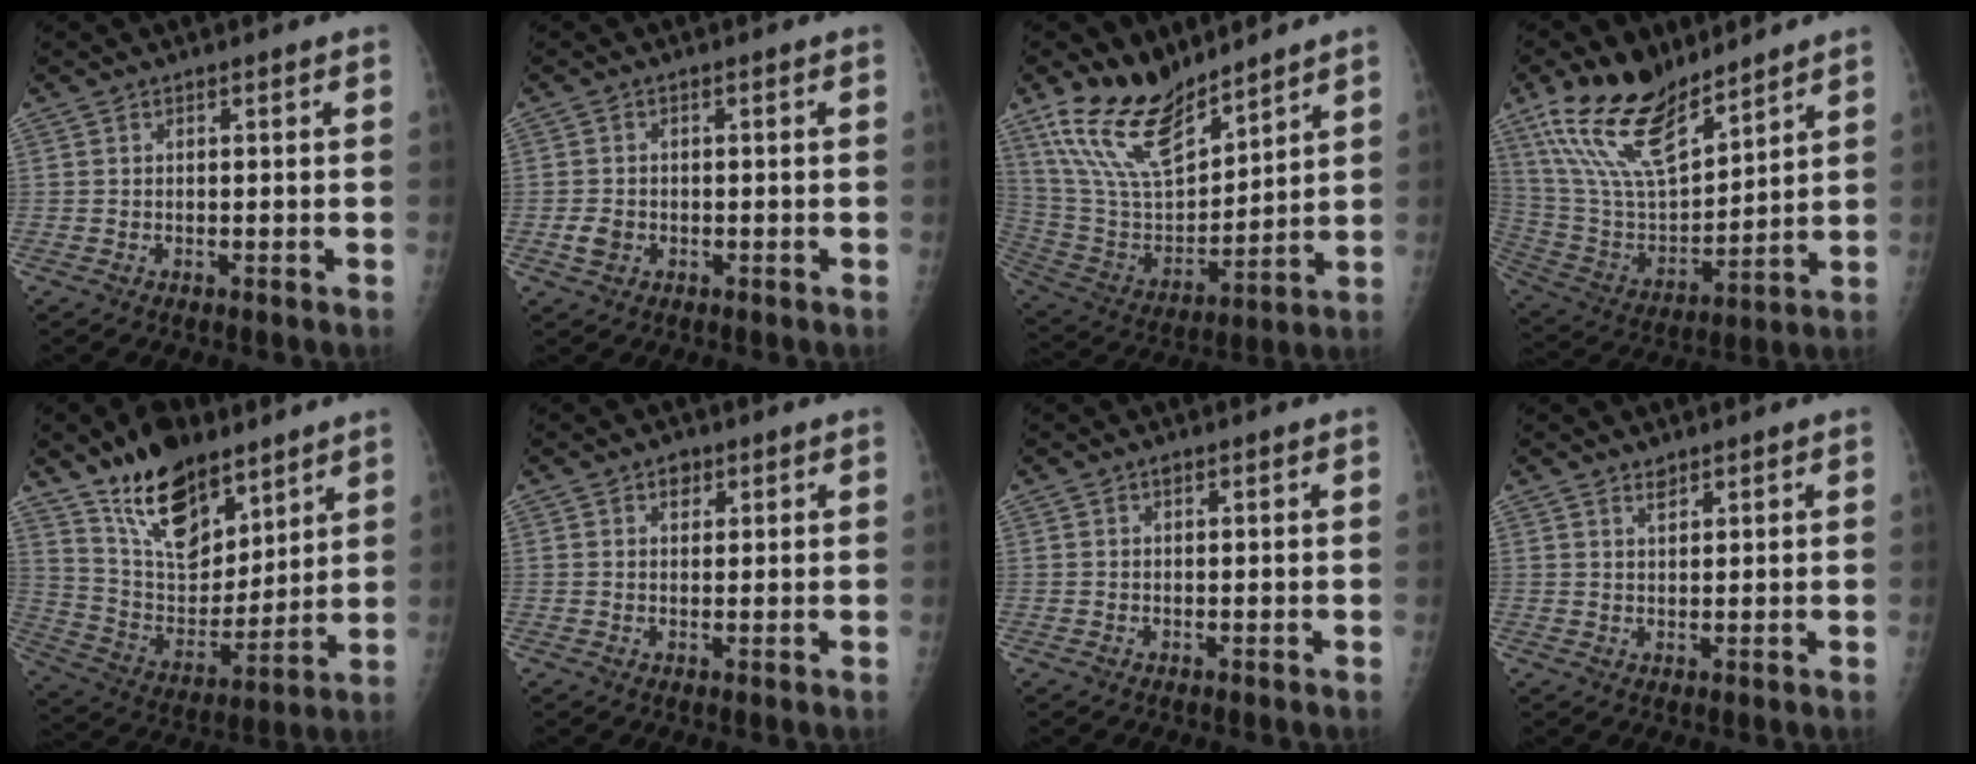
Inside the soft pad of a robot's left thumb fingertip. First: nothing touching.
{"total": 2.7, "force": [-0.7, 2.2, 1.4], "torque": [-0.020, 0.002, -0.010]}
{"total": 17.0, "force": [13.2, 6.7, 8.5], "torque": [-0.131, -0.068, 0.263]}
{"total": 19.0, "force": [13.6, 7.3, 11.0], "torque": [-0.179, -0.061, 0.269]}
{"total": 19.3, "force": [13.2, 9.6, 10.3], "torque": [-0.123, -0.074, 0.238]}
{"total": 2.3, "force": [1.3, 1.7, 1.0], "torque": [-0.001, -0.005, 0.016]}
{"total": 0.7, "force": [0.4, 0.4, 0.4], "torque": [-0.005, -0.001, 0.004]}
{"total": 2.0, "force": [1.6, 1.0, 0.8], "torque": [-0.006, -0.012, 0.027]}